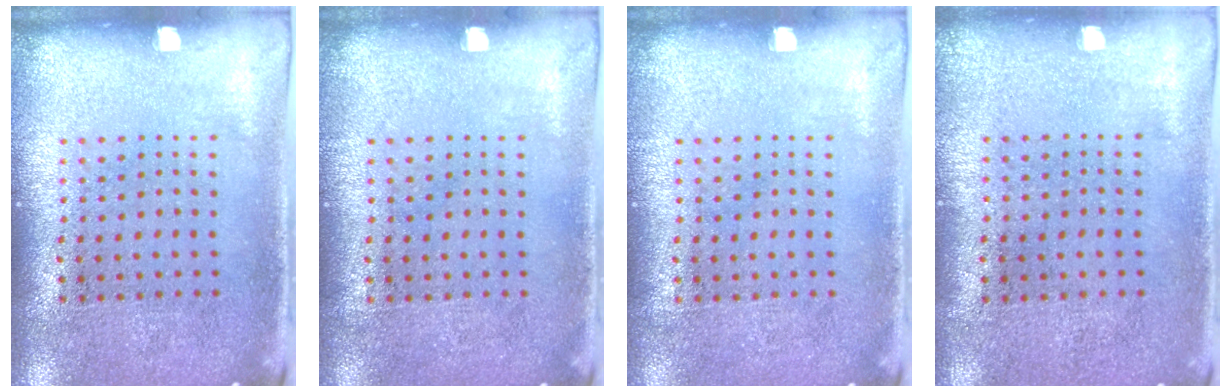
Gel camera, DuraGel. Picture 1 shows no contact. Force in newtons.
{"total": 0.0}
{"total": 0.0}
{"total": 0.0}